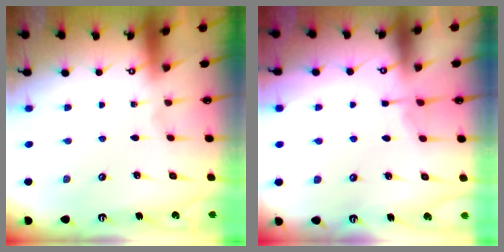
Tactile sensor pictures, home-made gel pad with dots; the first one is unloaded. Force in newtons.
{"total": 3.0, "press": 3.0, "slide": 0.5}